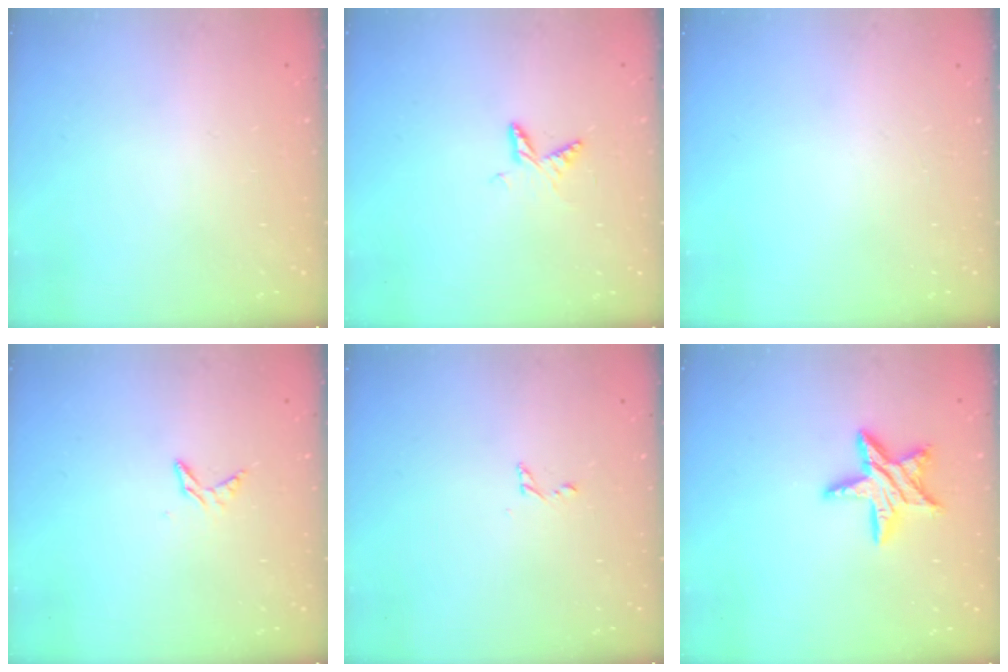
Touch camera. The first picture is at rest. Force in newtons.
{"total": 6.3, "press": 6.3, "slide": 0.8}
{"total": 0.0}
{"total": 5.0, "press": 5.0, "slide": 0.5}
{"total": 2.5, "press": 2.5, "slide": 0.2}
{"total": 13.2, "press": 13.2, "slide": 0.9}